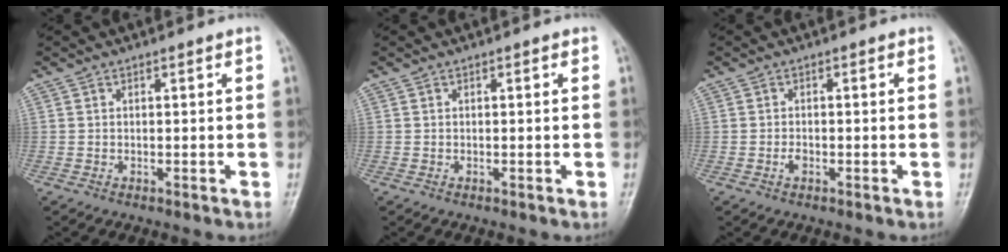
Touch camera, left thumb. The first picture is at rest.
{"total": 0.0}
{"total": 1.3, "force": [-0.6, 0.8, 0.9], "torque": [-0.013, 0.001, -0.013]}